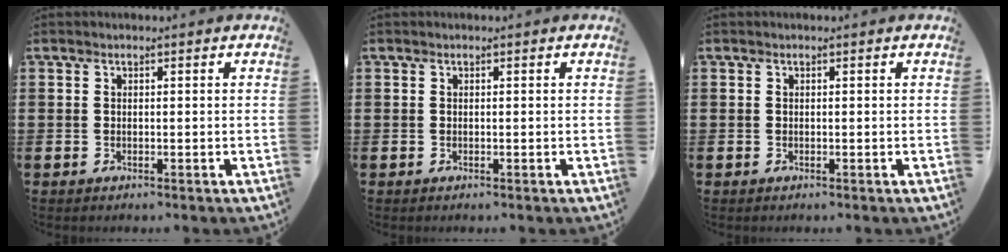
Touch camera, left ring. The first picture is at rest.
{"total": 0.0}
{"total": 0.0}